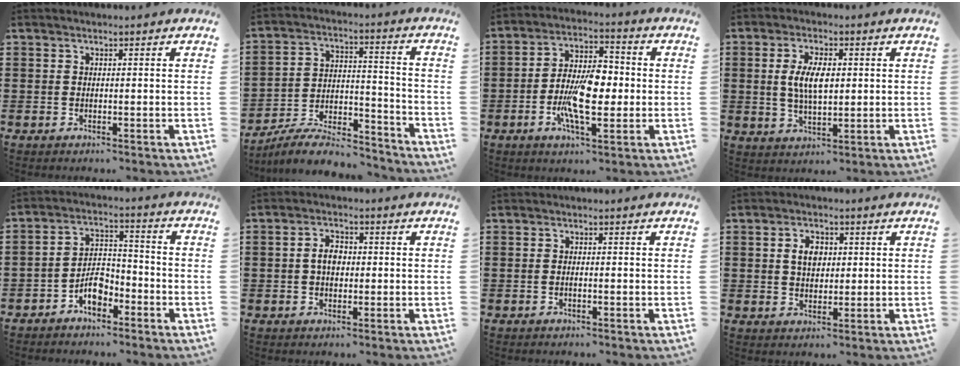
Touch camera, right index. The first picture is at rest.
{"total": 8.8, "force": [-8.1, 1.7, 3.1], "torque": [-0.053, 0.015, -0.156]}
{"total": 9.6, "force": [-1.9, 4.2, 8.5], "torque": [-0.170, 0.001, -0.035]}
{"total": 6.1, "force": [0.5, 2.6, 5.5], "torque": [-0.116, 0.007, 0.004]}
{"total": 5.6, "force": [-3.5, 2.9, 3.3], "torque": [-0.069, 0.011, -0.069]}
{"total": 3.2, "force": [0.0, 1.9, 2.5], "torque": [-0.051, 0.009, -0.003]}
{"total": 0.5, "force": [-0.3, 0.0, 0.5], "torque": [-0.009, -0.002, -0.004]}
{"total": 3.7, "force": [0.7, 2.5, 2.7], "torque": [-0.052, 0.009, 0.008]}